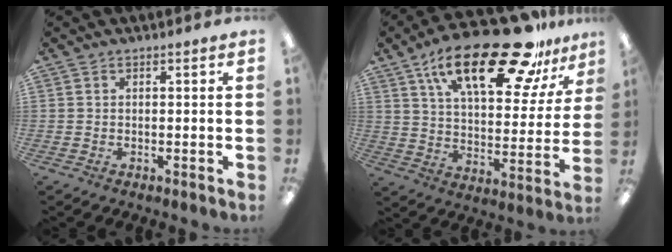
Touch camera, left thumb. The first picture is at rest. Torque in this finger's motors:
{"motor_torque": [0.52, 0.63, 1.60, -1.17, 0.21]}